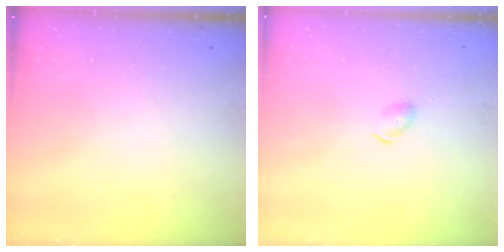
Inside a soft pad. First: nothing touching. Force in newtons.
{"total": 3.0, "press": 2.9, "slide": 0.6}